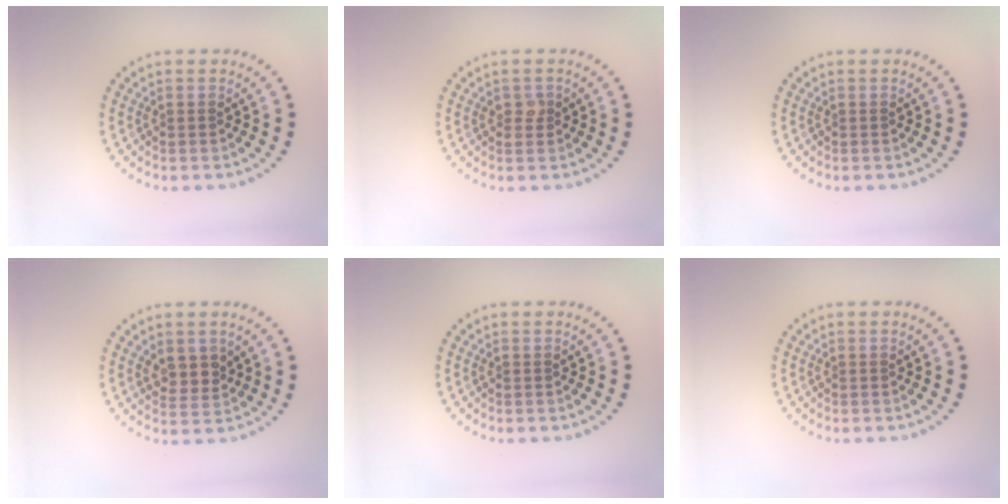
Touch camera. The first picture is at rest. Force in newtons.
{"total": 1.1, "press": 1.1, "slide": 0.1}
{"total": 0.0}
{"total": 2.4, "press": 2.2, "slide": 1.0}
{"total": 0.0}
{"total": 0.0}